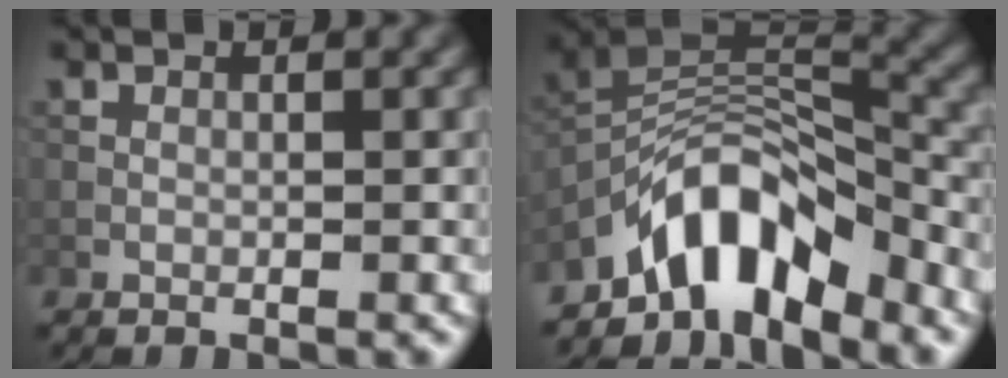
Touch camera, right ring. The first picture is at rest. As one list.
[{"total": 8.0, "force": [-5.8, 3.2, 4.5], "torque": [-0.056, 0.005, -0.111]}]